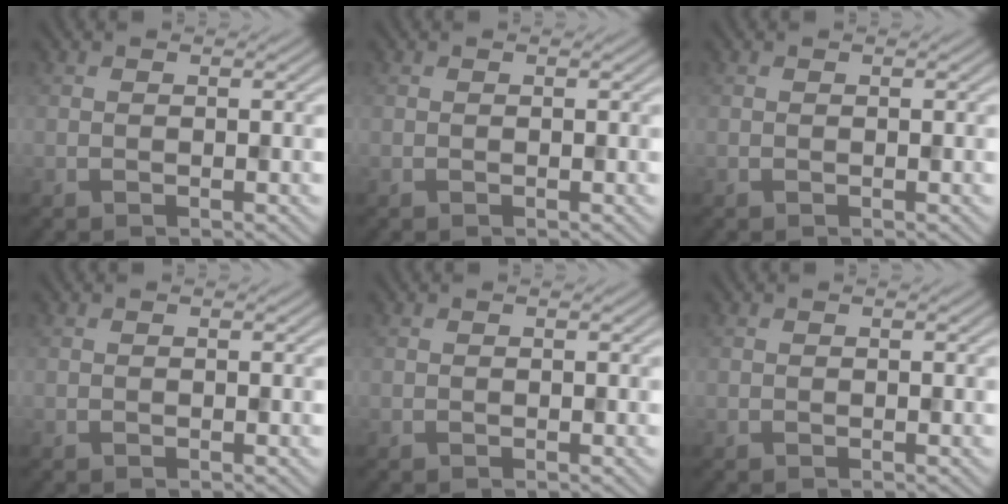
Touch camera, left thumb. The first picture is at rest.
{"total": 0.0}
{"total": 0.0}
{"total": 0.0}
{"total": 0.0}
{"total": 0.0}